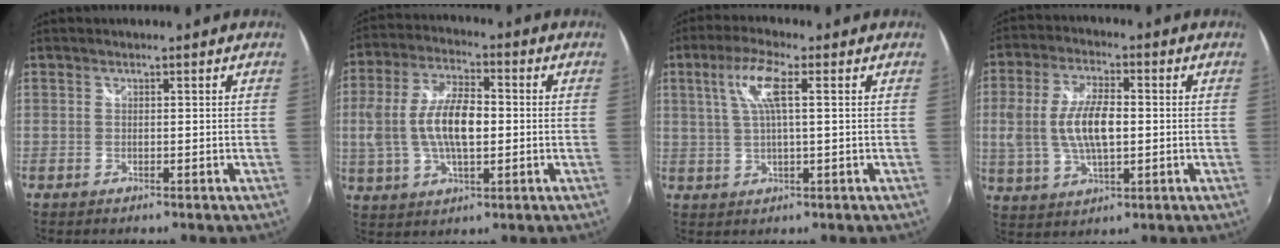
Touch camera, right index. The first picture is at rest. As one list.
[{"total": 13.2, "force": [-0.5, 5.8, 11.8], "torque": [-0.236, 0.006, -0.009]}, {"total": 7.0, "force": [2.0, 1.2, 6.6], "torque": [-0.127, 0.008, 0.042]}, {"total": 11.2, "force": [-0.2, 5.0, 10.1], "torque": [-0.204, 0.002, 0.000]}]